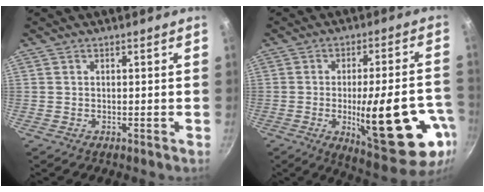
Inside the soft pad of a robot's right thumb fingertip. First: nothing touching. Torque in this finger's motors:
{"motor_torque": [2.59, 2.41, 1.95, -0.36, 0.45]}